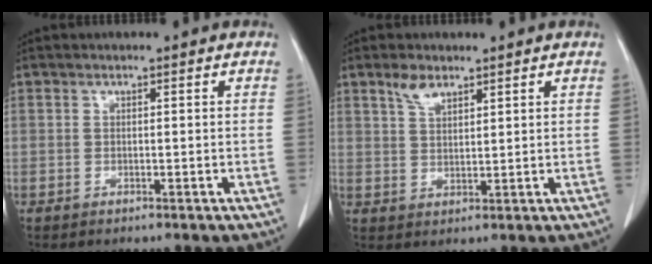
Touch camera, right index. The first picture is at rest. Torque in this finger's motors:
{"motor_torque": [0.05, 0.05, 0.00, 0.03]}